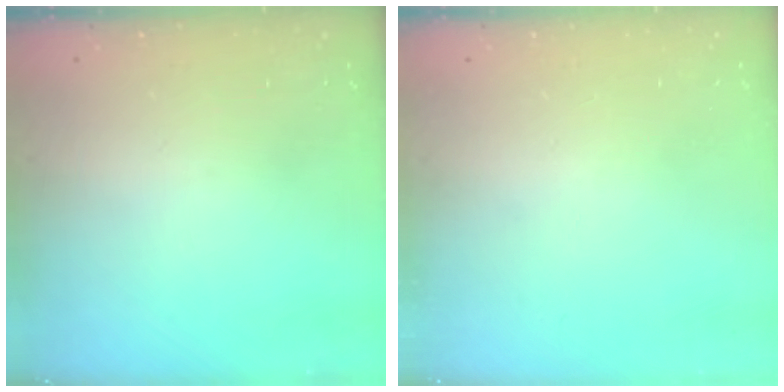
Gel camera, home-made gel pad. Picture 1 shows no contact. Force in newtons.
{"total": 0.0}